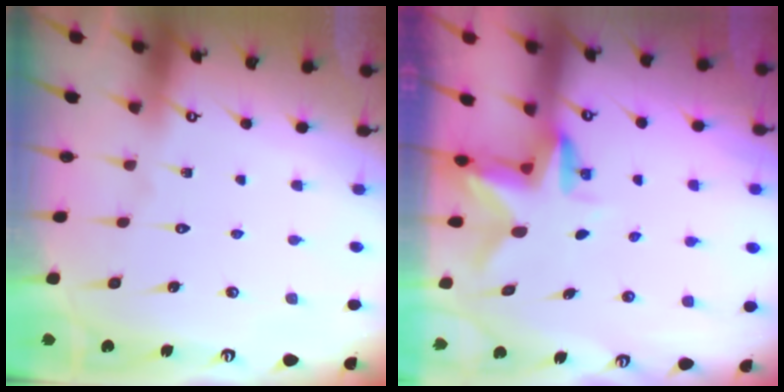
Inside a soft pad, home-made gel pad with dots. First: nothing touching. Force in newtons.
{"total": 2.7, "press": 2.7, "slide": 0.2}